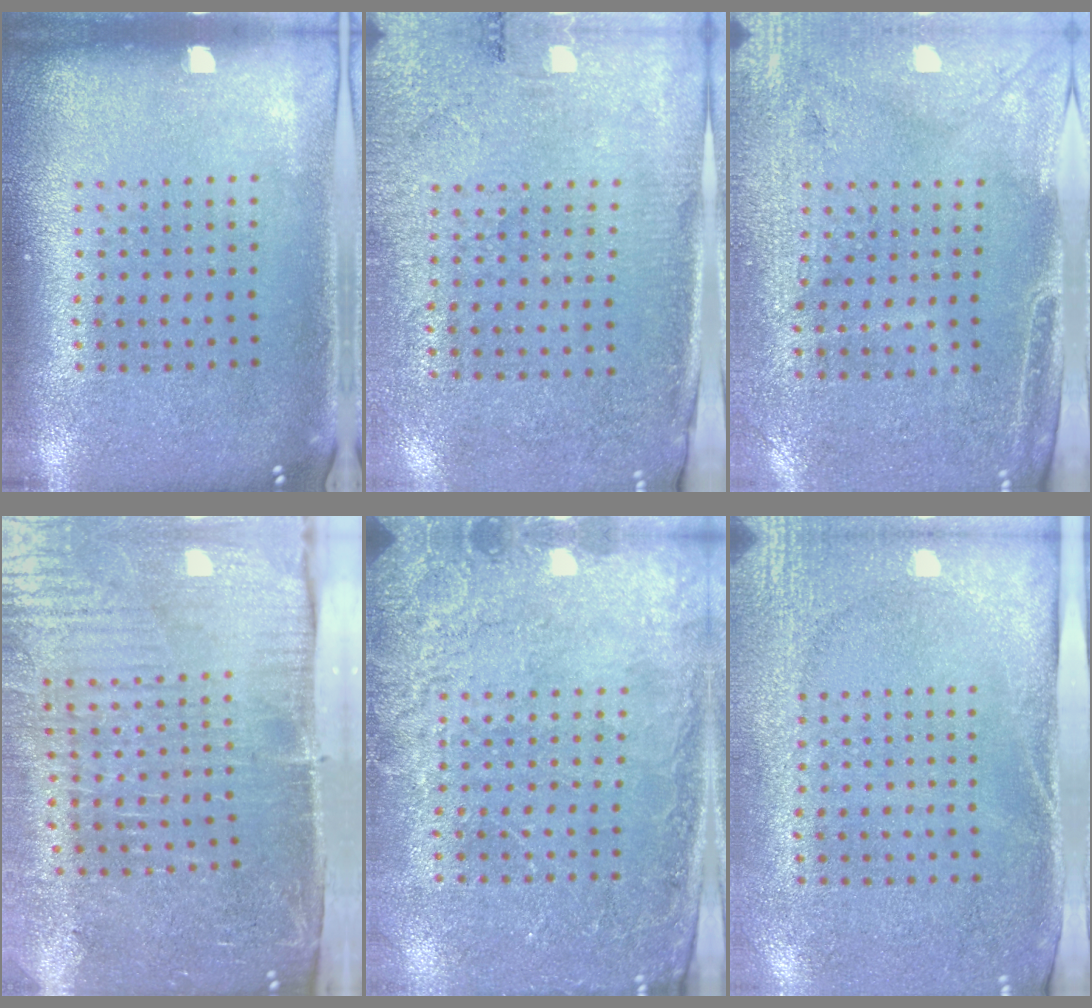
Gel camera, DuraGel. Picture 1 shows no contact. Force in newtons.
{"total": 2.7, "press": 2.4, "slide": 1.3}
{"total": 3.0, "press": 2.7, "slide": 1.4}
{"total": 5.3, "press": 4.4, "slide": 2.9}
{"total": 2.5, "press": 2.5, "slide": 0.5}
{"total": 2.7, "press": 2.2, "slide": 1.6}